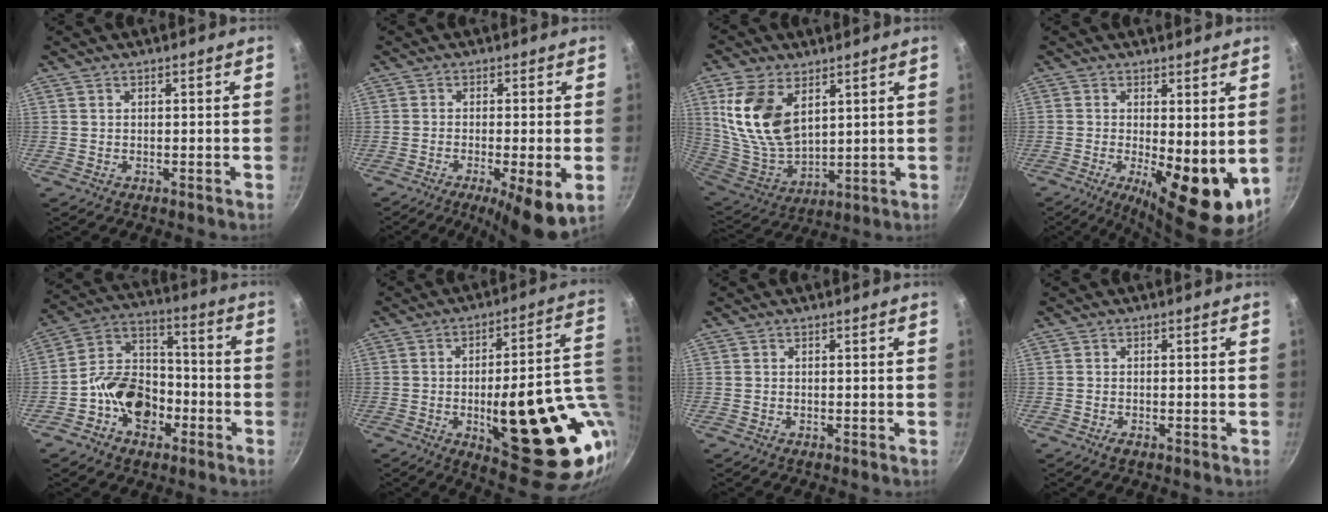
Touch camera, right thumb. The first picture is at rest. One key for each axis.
{"total": 9.7, "fx": -3.4, "fy": 2.2, "fz": 8.9, "tx": -0.140, "ty": -0.002, "tz": -0.049}
{"total": 16.4, "fx": 6.1, "fy": 9.8, "fz": 11.8, "tx": -0.218, "ty": -0.038, "tz": 0.132}
{"total": 13.5, "fx": -1.0, "fy": 5.2, "fz": 12.4, "tx": -0.162, "ty": -0.021, "tz": -0.004}
{"total": 13.8, "fx": -5.2, "fy": 10.1, "fz": 7.7, "tx": -0.094, "ty": 0.058, "tz": -0.105}
{"total": 26.2, "fx": -2.9, "fy": 9.2, "fz": 24.3, "tx": -0.295, "ty": -0.007, "tz": -0.021}
{"total": 0.0}
{"total": 1.1, "fx": -0.7, "fy": 0.4, "fz": 0.8, "tx": -0.020, "ty": 0.002, "tz": -0.015}